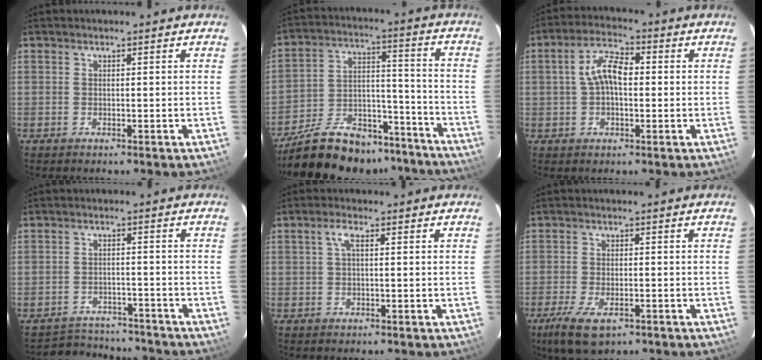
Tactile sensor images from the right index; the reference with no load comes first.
{"total": 22.8, "force": [-19.0, 9.7, 8.1], "torque": [-0.163, 0.050, -0.268]}
{"total": 7.5, "force": [0.6, 3.8, 6.4], "torque": [-0.121, 0.022, 0.011]}
{"total": 10.5, "force": [-9.3, 4.3, 1.8], "torque": [-0.047, 0.025, -0.120]}
{"total": 2.1, "force": [0.4, 0.6, 2.0], "torque": [-0.040, 0.009, 0.007]}
{"total": 8.9, "force": [-5.2, 3.8, 6.1], "torque": [-0.147, -0.029, -0.090]}